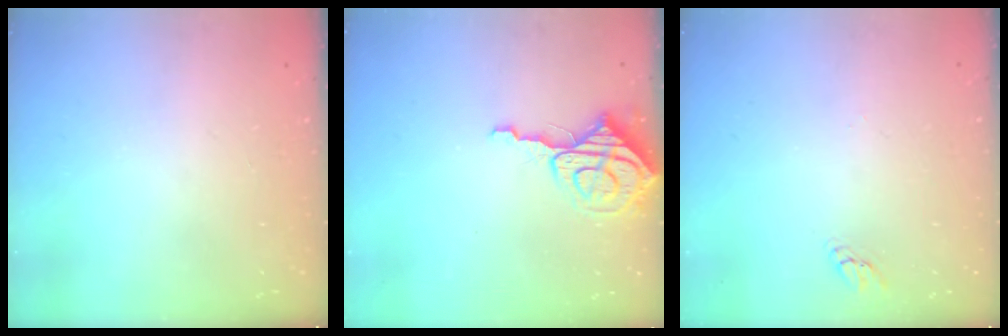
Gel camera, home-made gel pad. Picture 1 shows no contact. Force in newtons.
{"total": 7.9, "press": 7.8, "slide": 0.8}
{"total": 2.2, "press": 2.2, "slide": 0.2}